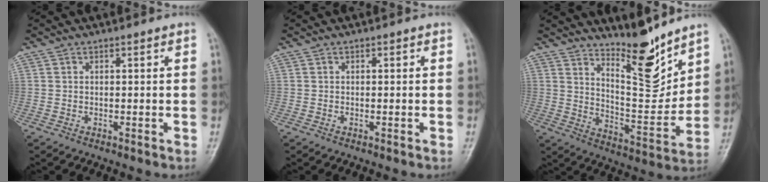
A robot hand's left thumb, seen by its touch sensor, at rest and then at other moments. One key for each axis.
{"total": 0.0}
{"total": 12.2, "fx": 9.7, "fy": 3.1, "fz": 6.8, "tx": -0.074, "ty": -0.090, "tz": 0.170}